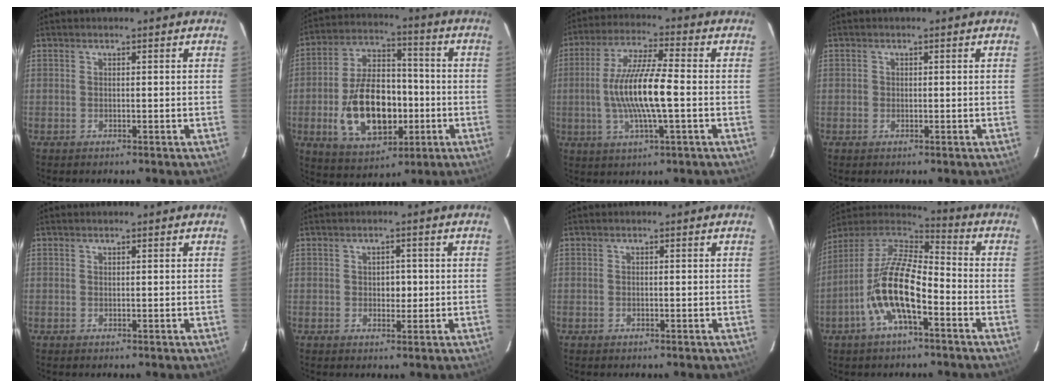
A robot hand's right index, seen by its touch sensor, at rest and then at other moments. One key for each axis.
{"total": 17.2, "fx": -4.0, "fy": 10.1, "fz": 13.3, "tx": -0.264, "ty": 0.013, "tz": -0.049}
{"total": 12.7, "fx": -1.5, "fy": 1.6, "fz": 12.5, "tx": -0.243, "ty": 0.001, "tz": -0.028}
{"total": 0.9, "fx": -0.2, "fy": 0.9, "fz": 0.1, "tx": -0.002, "ty": 0.000, "tz": -0.003}
{"total": 0.0}
{"total": 2.4, "fx": 0.0, "fy": 1.9, "fz": 1.5, "tx": -0.020, "ty": 0.005, "tz": 0.001}
{"total": 0.0}
{"total": 15.1, "fx": -5.9, "fy": 5.4, "fz": 12.9, "tx": -0.260, "ty": -0.002, "tz": -0.118}